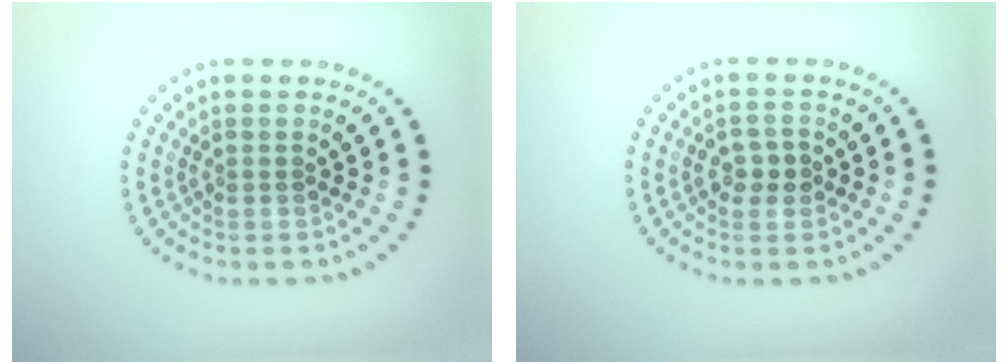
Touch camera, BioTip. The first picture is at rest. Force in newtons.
{"total": 1.9, "press": 1.9, "slide": 0.2}